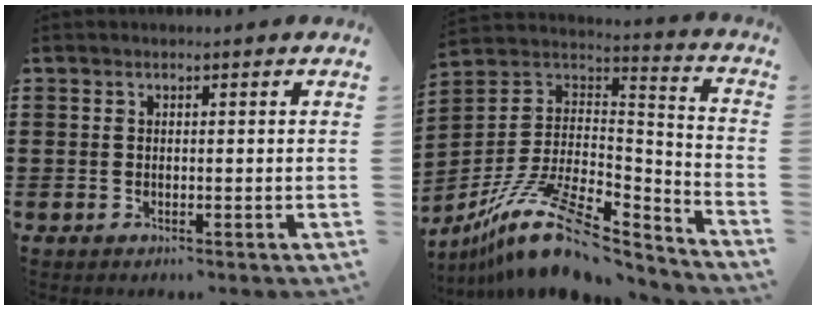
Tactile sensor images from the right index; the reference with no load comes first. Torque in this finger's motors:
{"motor_torque": [0.03, 0.06, 0.30, 0.15]}